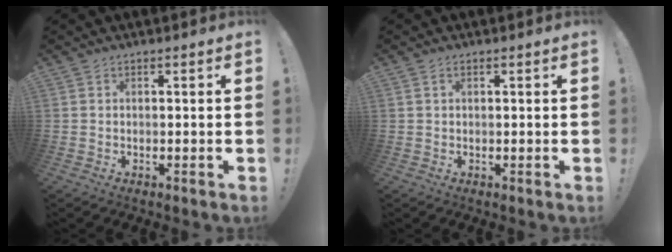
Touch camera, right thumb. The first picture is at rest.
{"total": 1.0, "force": [0.5, 0.6, 0.6], "torque": [-0.007, 0.000, 0.007]}